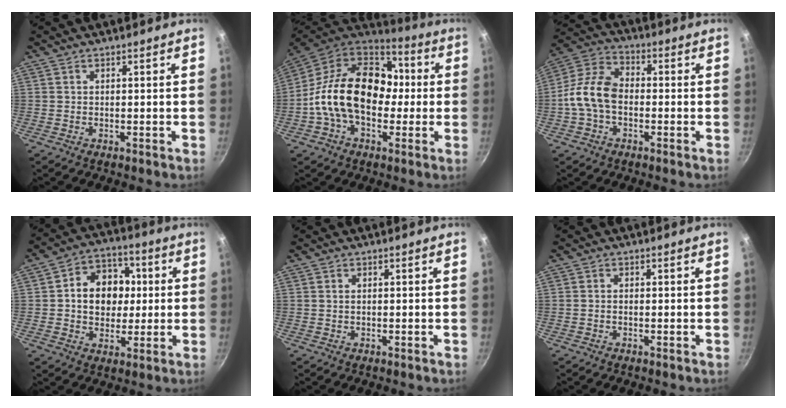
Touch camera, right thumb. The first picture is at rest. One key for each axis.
{"total": 22.5, "fx": -0.7, "fy": 15.6, "fz": 16.2, "tx": -0.240, "ty": 0.045, "tz": -0.025}
{"total": 10.8, "fx": -1.6, "fy": 7.3, "fz": 7.8, "tx": -0.134, "ty": 0.035, "tz": -0.051}
{"total": 12.9, "fx": 1.3, "fy": 10.4, "fz": 7.5, "tx": -0.073, "ty": 0.014, "tz": 0.013}
{"total": 0.7, "fx": 0.1, "fy": 0.5, "fz": 0.5, "tx": -0.007, "ty": 0.002, "tz": 0.002}
{"total": 0.7, "fx": -0.2, "fy": 0.5, "fz": 0.5, "tx": -0.011, "ty": 0.004, "tz": -0.005}